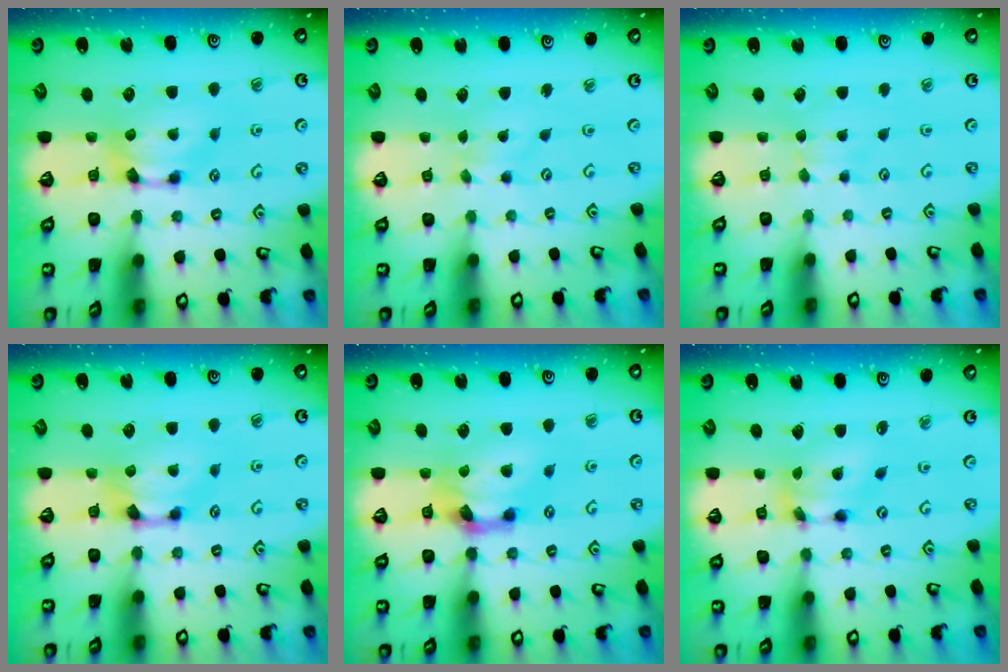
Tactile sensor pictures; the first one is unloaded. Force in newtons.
{"total": 2.8, "press": 2.8, "slide": 0.2}
{"total": 2.9, "press": 2.9, "slide": 0.4}
{"total": 0.8, "press": 0.3, "slide": 0.7}
{"total": 3.2, "press": 2.6, "slide": 1.9}
{"total": 4.8, "press": 4.4, "slide": 2.0}